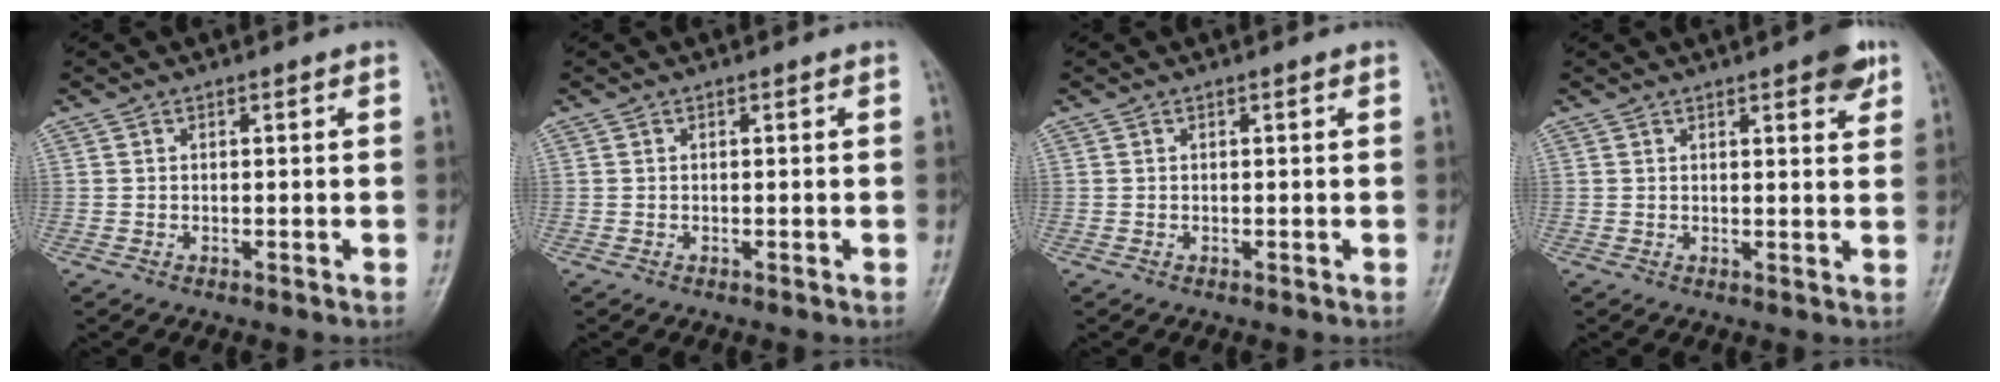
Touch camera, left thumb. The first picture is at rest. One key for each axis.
{"total": 0.0}
{"total": 0.0}
{"total": 5.1, "fx": 3.0, "fy": 1.4, "fz": 3.8, "tx": -0.039, "ty": -0.011, "tz": 0.032}